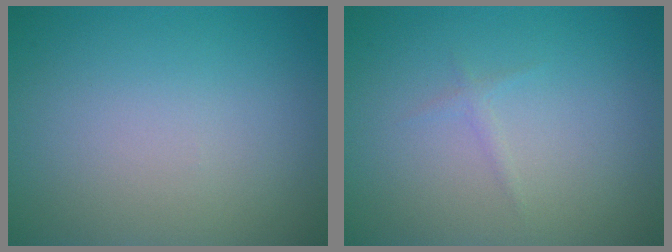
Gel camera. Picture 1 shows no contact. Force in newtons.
{"total": 0.6, "press": 0.6, "slide": 0.1}